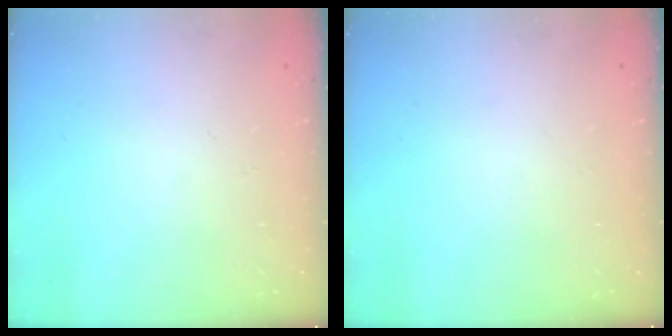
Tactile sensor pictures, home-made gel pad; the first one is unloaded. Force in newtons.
{"total": 0.0}